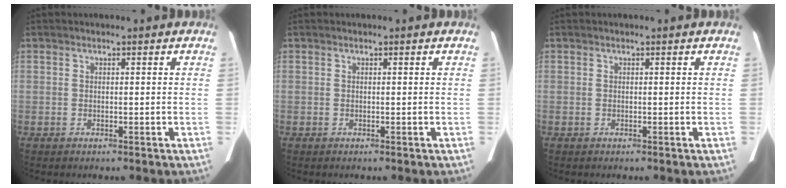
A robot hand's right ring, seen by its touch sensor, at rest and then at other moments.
{"total": 0.0}
{"total": 0.0}